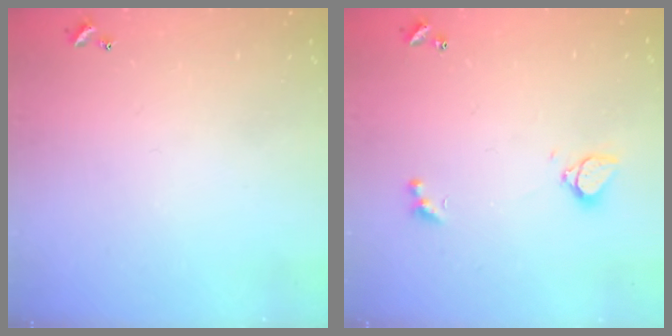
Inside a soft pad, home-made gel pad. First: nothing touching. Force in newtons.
{"total": 3.1, "press": 3.0, "slide": 0.8}